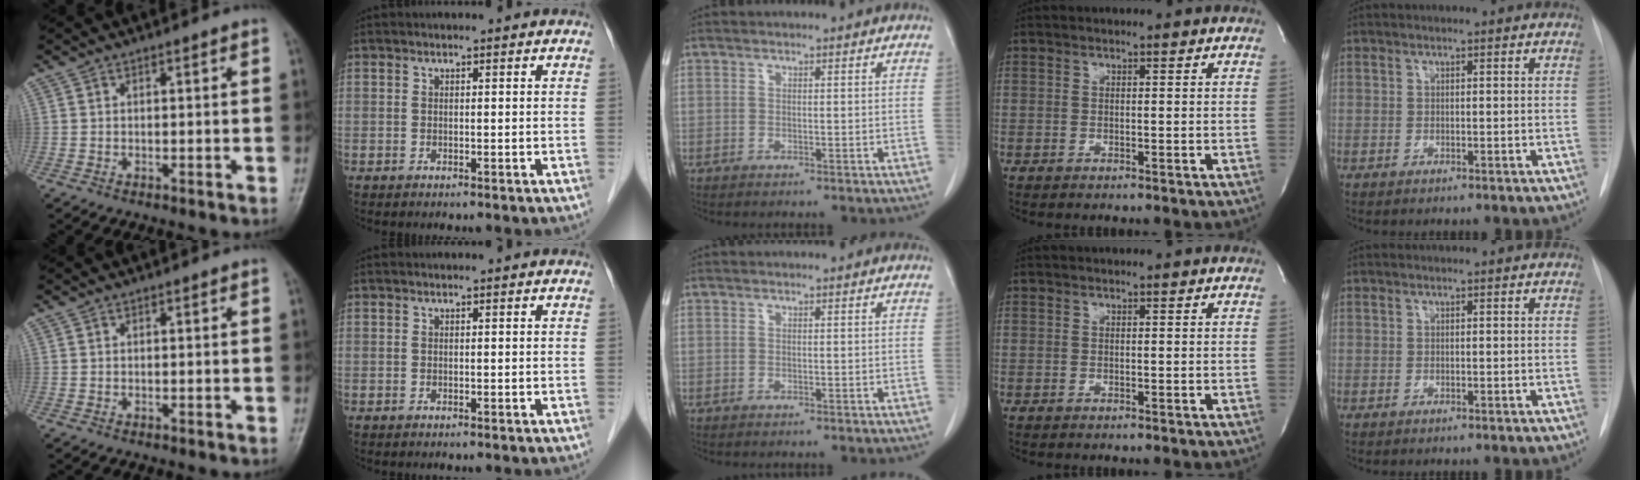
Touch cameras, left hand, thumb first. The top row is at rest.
{}